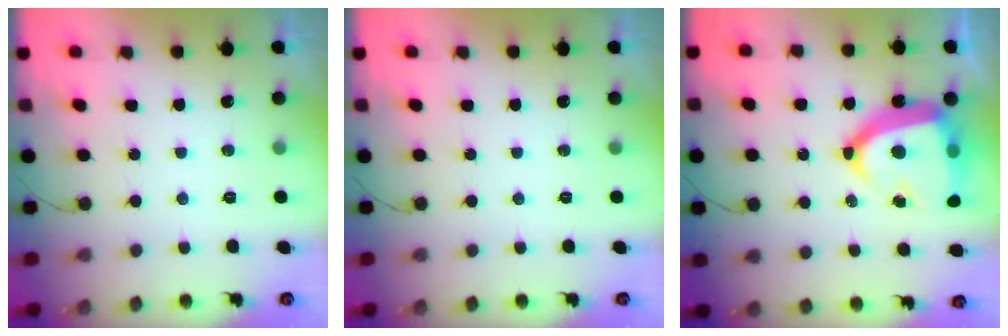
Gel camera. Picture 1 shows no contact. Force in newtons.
{"total": 0.0}
{"total": 21.5, "press": 21.5, "slide": 1.7}